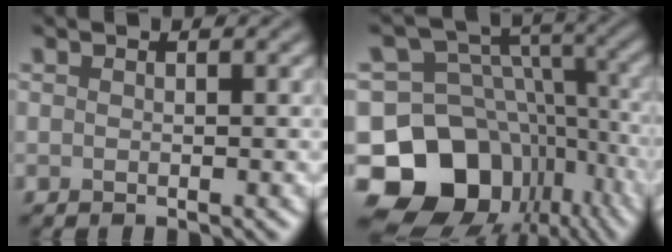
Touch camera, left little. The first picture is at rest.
{"total": 14.4, "force": [-6.6, 11.1, 6.3], "torque": [-0.121, 0.014, -0.105]}